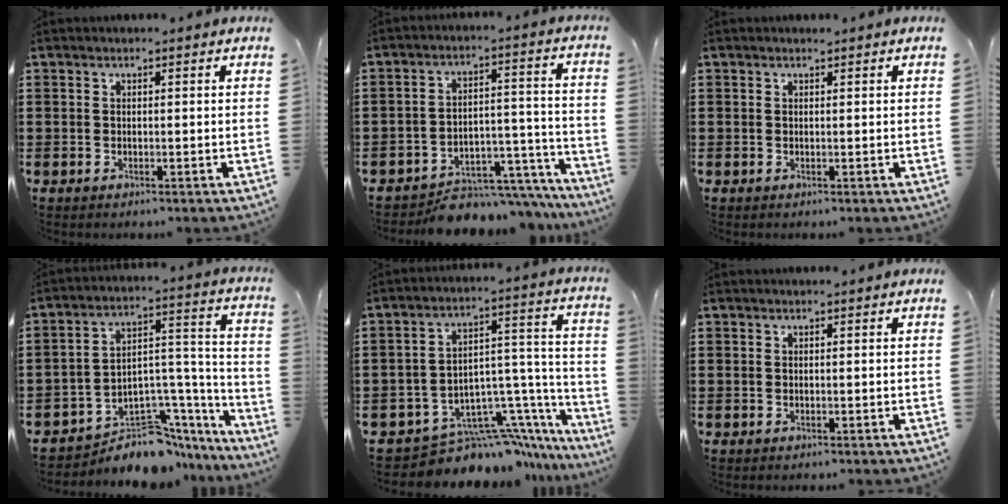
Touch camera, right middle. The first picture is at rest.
{"total": 7.1, "force": [-6.6, 1.8, 1.7], "torque": [-0.021, 0.026, -0.124]}
{"total": 0.0}
{"total": 7.1, "force": [-6.0, 3.2, 2.2], "torque": [-0.033, 0.007, -0.107]}
{"total": 9.7, "force": [-8.3, 3.8, 3.3], "torque": [-0.040, 0.018, -0.146]}
{"total": 0.0}